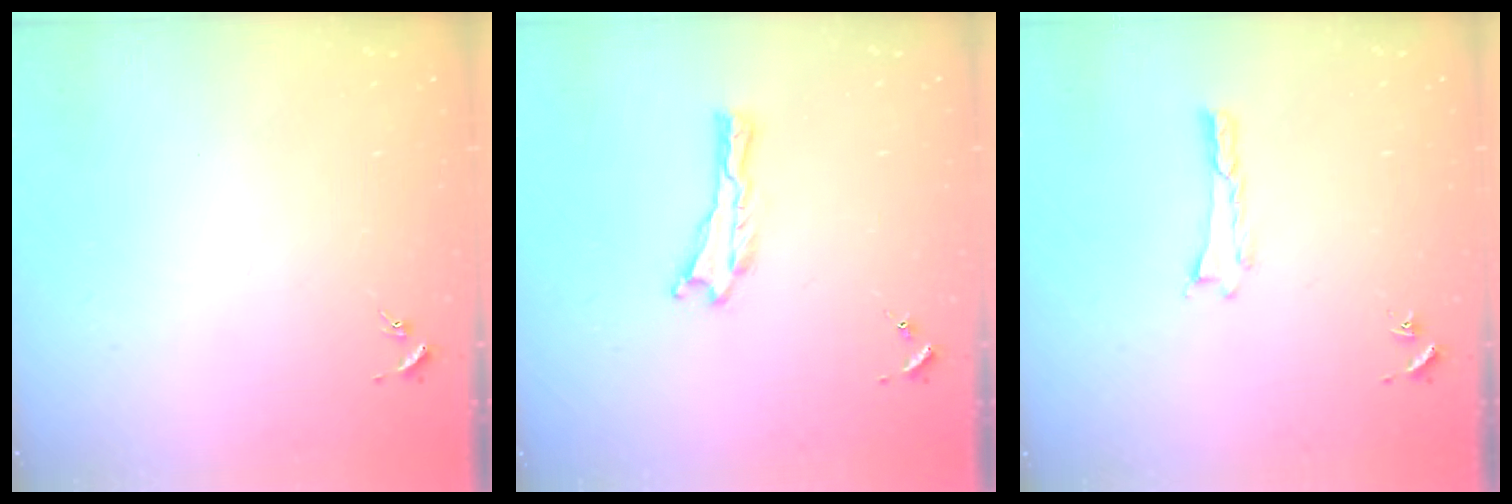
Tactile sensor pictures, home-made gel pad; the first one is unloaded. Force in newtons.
{"total": 0.0}
{"total": 0.0}